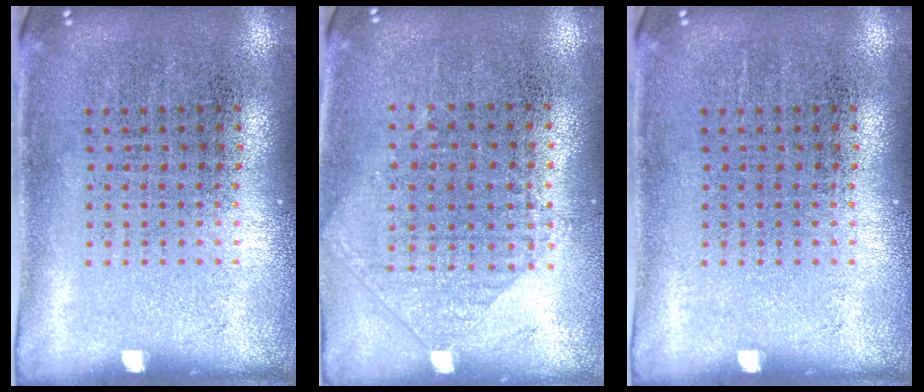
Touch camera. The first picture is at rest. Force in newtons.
{"total": 0.9, "press": 0.9, "slide": 0.3}
{"total": 0.0}